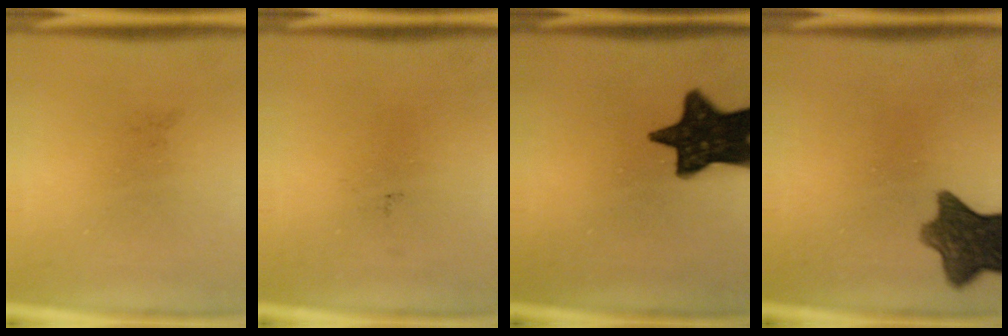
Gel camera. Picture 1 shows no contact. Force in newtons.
{"total": 0.0}
{"total": 15.1}
{"total": 9.5}